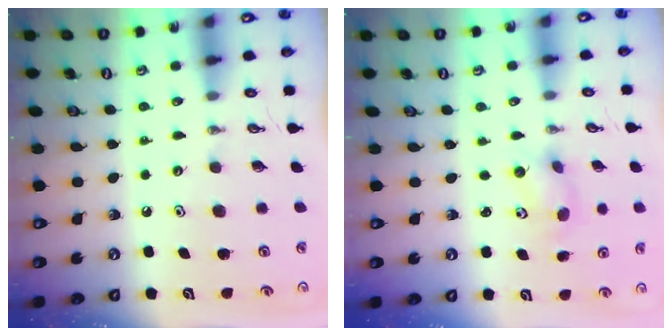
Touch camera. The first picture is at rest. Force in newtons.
{"total": 3.4, "press": 3.1, "slide": 1.4}